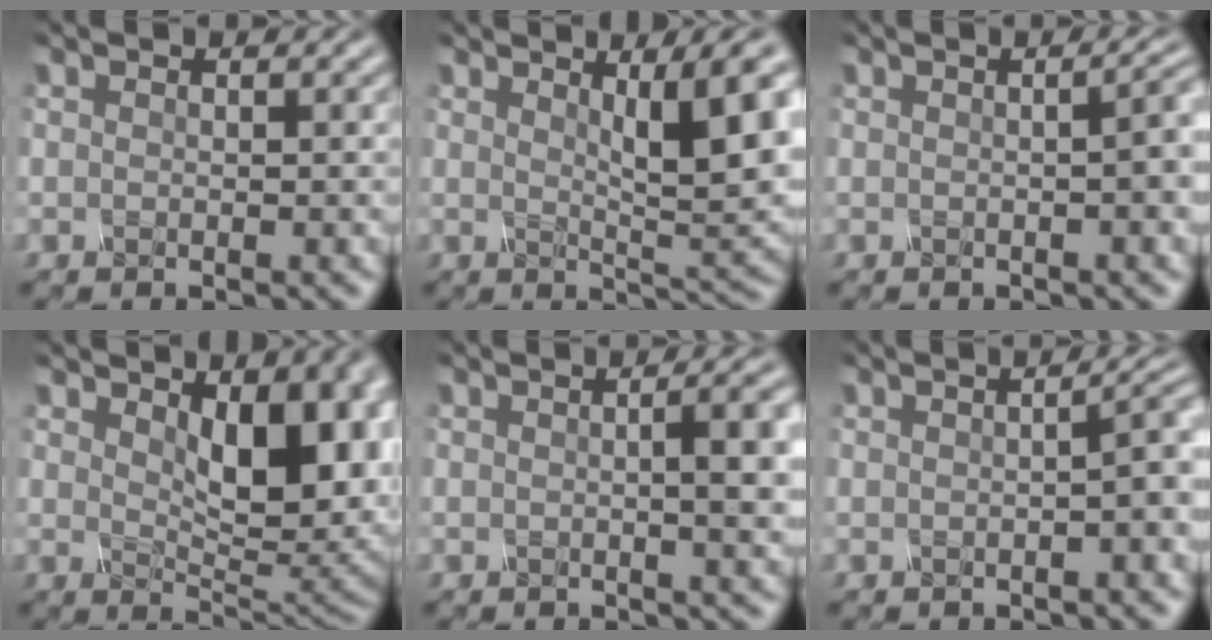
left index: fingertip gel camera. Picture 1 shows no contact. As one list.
[{"total": 7.9, "force": [2.6, 2.0, 7.2], "torque": [-0.091, -0.005, 0.045]}, {"total": 5.2, "force": [0.0, 2.3, 4.7], "torque": [-0.019, 0.017, -0.002]}, {"total": 9.0, "force": [2.2, 4.5, 7.5], "torque": [-0.102, -0.006, 0.040]}, {"total": 6.1, "force": [0.5, 2.1, 5.7], "torque": [-0.040, 0.017, 0.000]}, {"total": 4.5, "force": [-0.1, 1.7, 4.2], "torque": [-0.023, 0.020, -0.005]}]